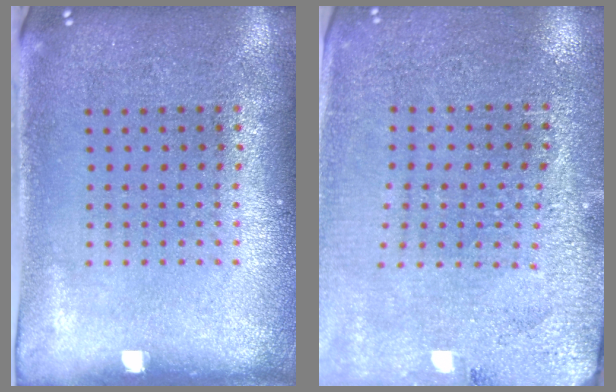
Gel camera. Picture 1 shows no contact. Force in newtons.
{"total": 2.8, "press": 2.8, "slide": 0.1}